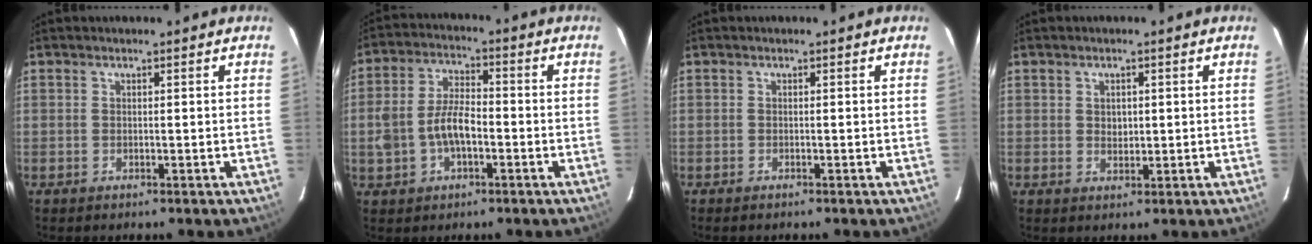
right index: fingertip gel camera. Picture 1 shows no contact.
{"total": 8.9, "force": [-2.2, 4.9, 7.1], "torque": [-0.146, 0.013, -0.033]}
{"total": 0.7, "force": [-0.6, 0.1, 0.3], "torque": [-0.006, -0.002, -0.012]}
{"total": 2.2, "force": [0.3, 1.8, 1.2], "torque": [-0.017, 0.004, 0.007]}